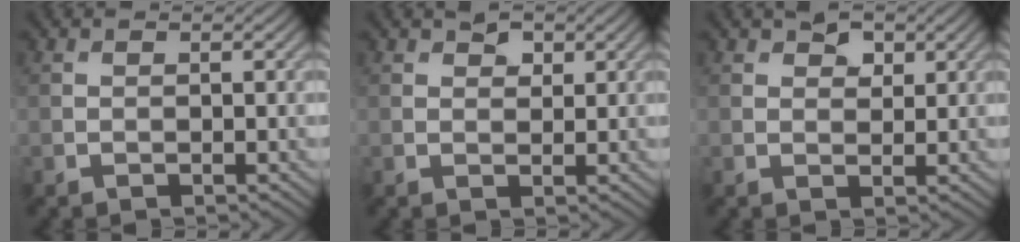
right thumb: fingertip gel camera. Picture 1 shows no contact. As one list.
[{"total": 1.8, "force": [1.2, 1.1, 0.9], "torque": [-0.015, 0.000, 0.020]}, {"total": 2.5, "force": [1.5, 1.5, 1.3], "torque": [-0.020, -0.003, 0.027]}]